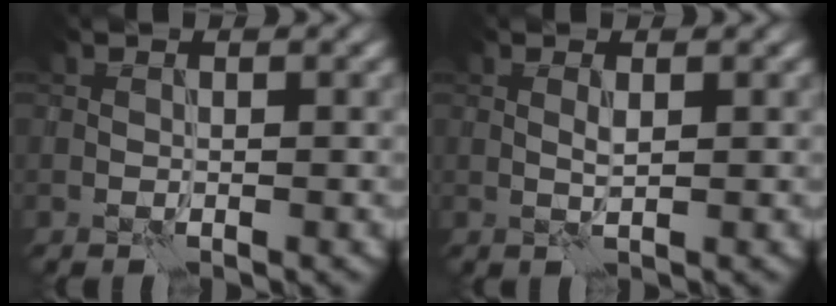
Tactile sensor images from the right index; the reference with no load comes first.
{"total": 0.9, "force": [0.3, 0.0, 0.9], "torque": [-0.021, 0.002, 0.003]}